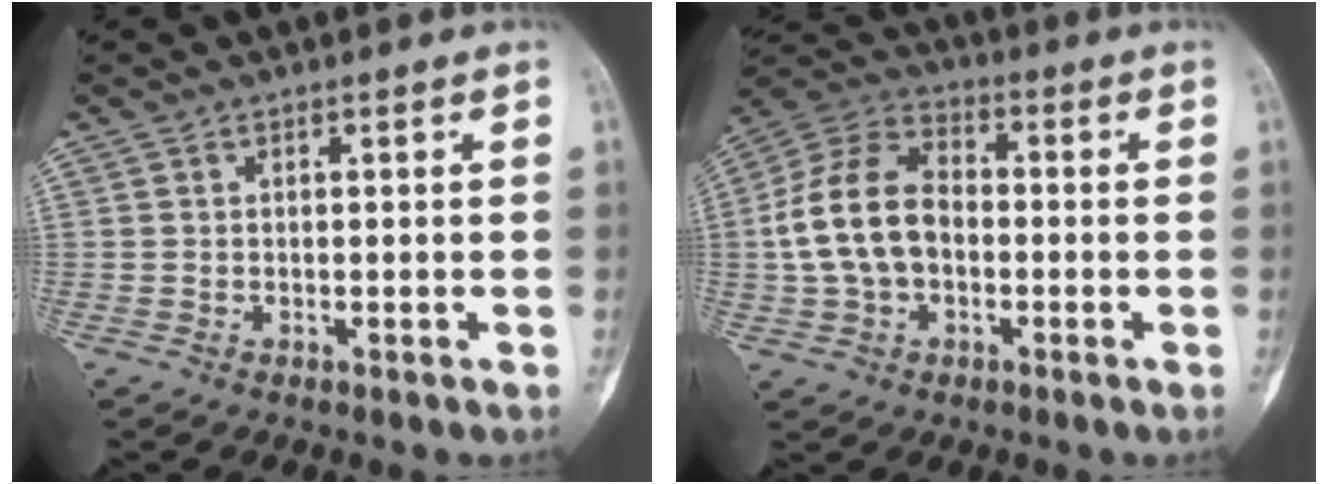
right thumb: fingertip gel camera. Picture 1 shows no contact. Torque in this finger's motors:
{"motor_torque": [1.05, 1.06, 0.51, -0.39, 0.16]}